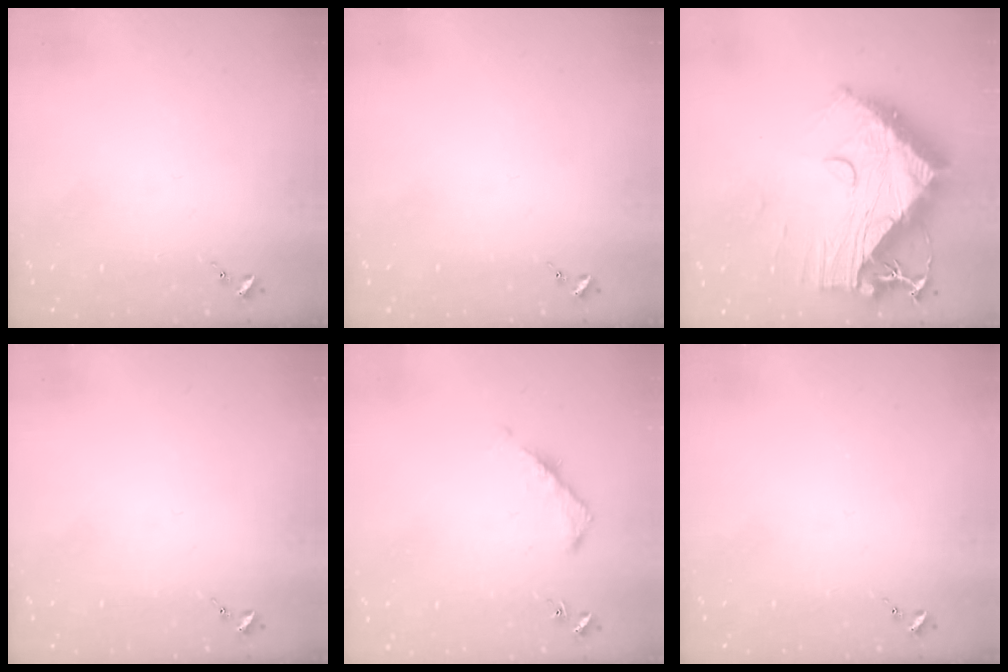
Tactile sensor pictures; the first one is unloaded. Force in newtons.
{"total": 0.0}
{"total": 21.2, "press": 21.1, "slide": 2.0}
{"total": 0.0}
{"total": 5.0, "press": 4.9, "slide": 0.8}
{"total": 0.0}